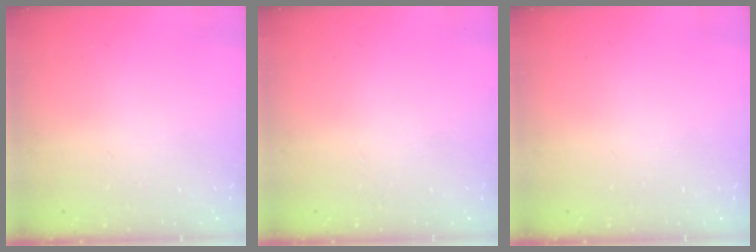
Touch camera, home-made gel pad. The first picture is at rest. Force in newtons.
{"total": 0.0}
{"total": 0.0}